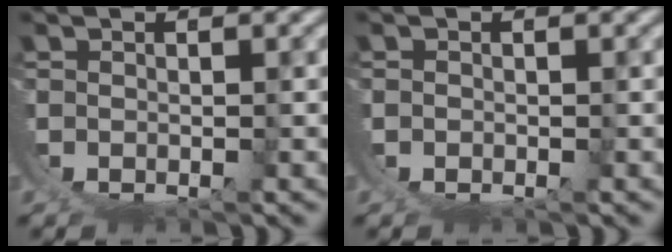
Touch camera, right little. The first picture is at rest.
{"total": 0.8, "force": [0.0, 0.8, 0.1], "torque": [-0.005, -0.001, -0.001]}